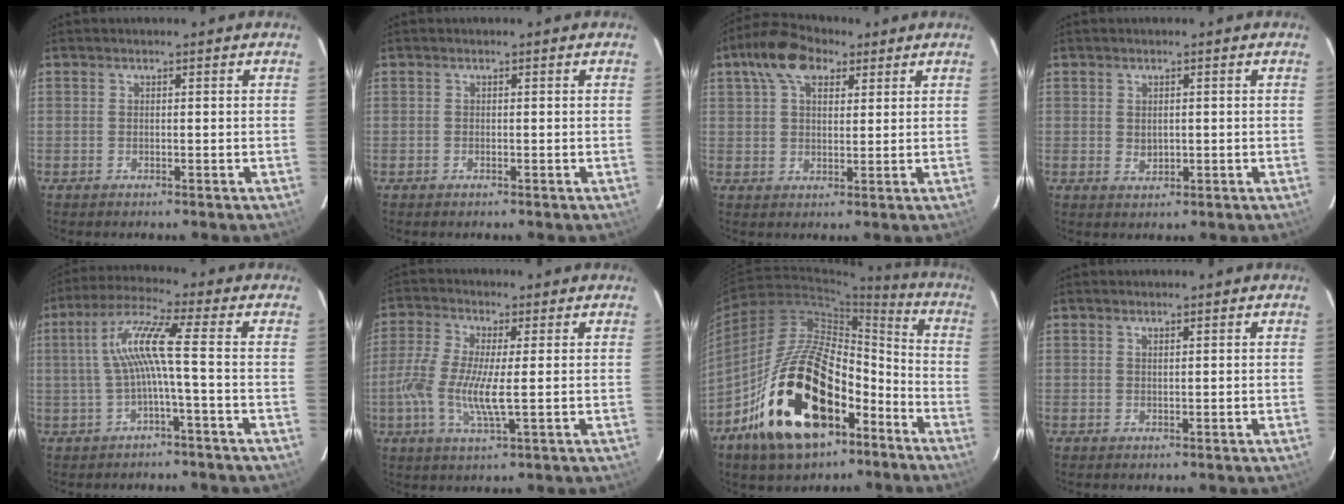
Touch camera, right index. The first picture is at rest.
{"total": 0.0}
{"total": 9.4, "force": [4.9, 5.3, 6.1], "torque": [-0.115, 0.035, 0.079]}
{"total": 1.9, "force": [0.3, 1.5, 1.1], "torque": [-0.016, 0.001, 0.008]}
{"total": 8.1, "force": [-1.0, -0.8, 8.0], "torque": [-0.167, 0.010, -0.011]}
{"total": 8.9, "force": [-1.0, 1.6, 8.7], "torque": [-0.186, -0.007, -0.026]}
{"total": 24.7, "force": [-12.8, 13.0, 16.7], "torque": [-0.309, 0.020, -0.206]}
{"total": 0.5, "force": [0.5, 0.0, 0.2], "torque": [-0.004, 0.000, 0.009]}